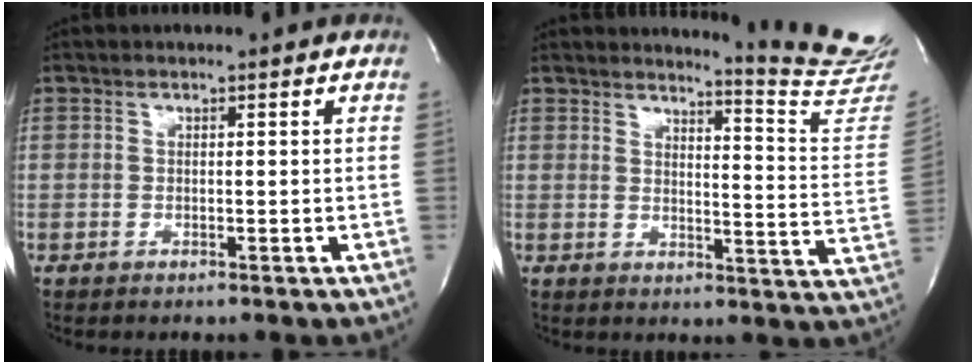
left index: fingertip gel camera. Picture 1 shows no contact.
{"total": 12.5, "force": [12.3, -2.3, 1.2], "torque": [-0.020, -0.138, 0.129]}